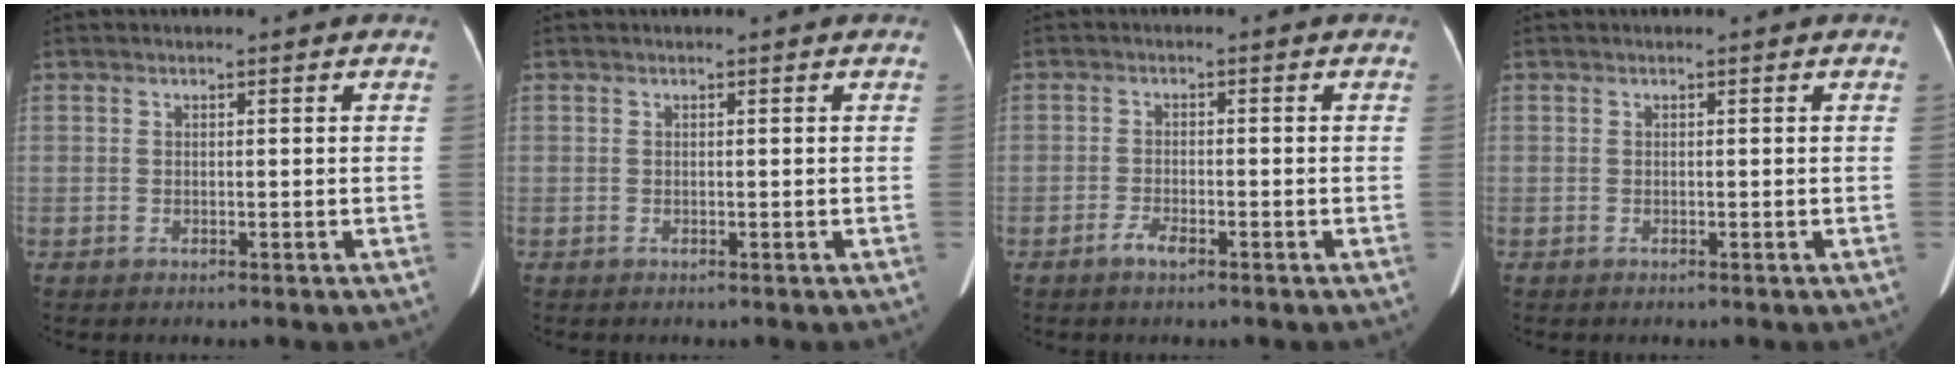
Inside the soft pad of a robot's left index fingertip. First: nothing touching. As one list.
[{"total": 0.0}, {"total": 2.1, "force": [-1.5, 0.5, 1.4], "torque": [-0.030, -0.001, -0.028]}, {"total": 0.0}]